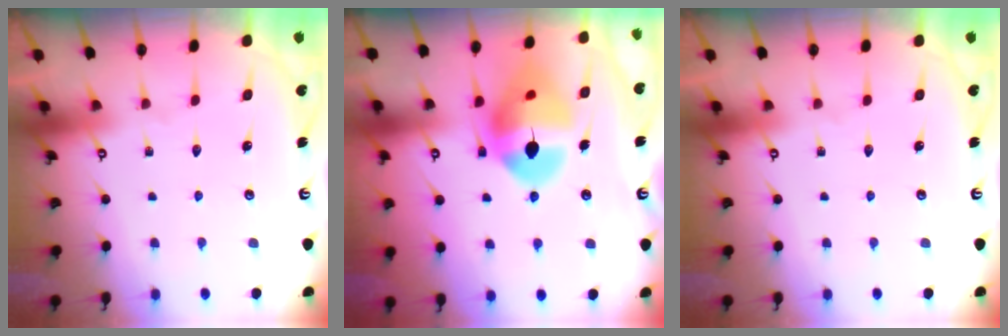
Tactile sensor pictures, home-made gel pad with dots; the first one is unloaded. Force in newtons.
{"total": 15.5, "press": 15.4, "slide": 1.8}
{"total": 0.0}